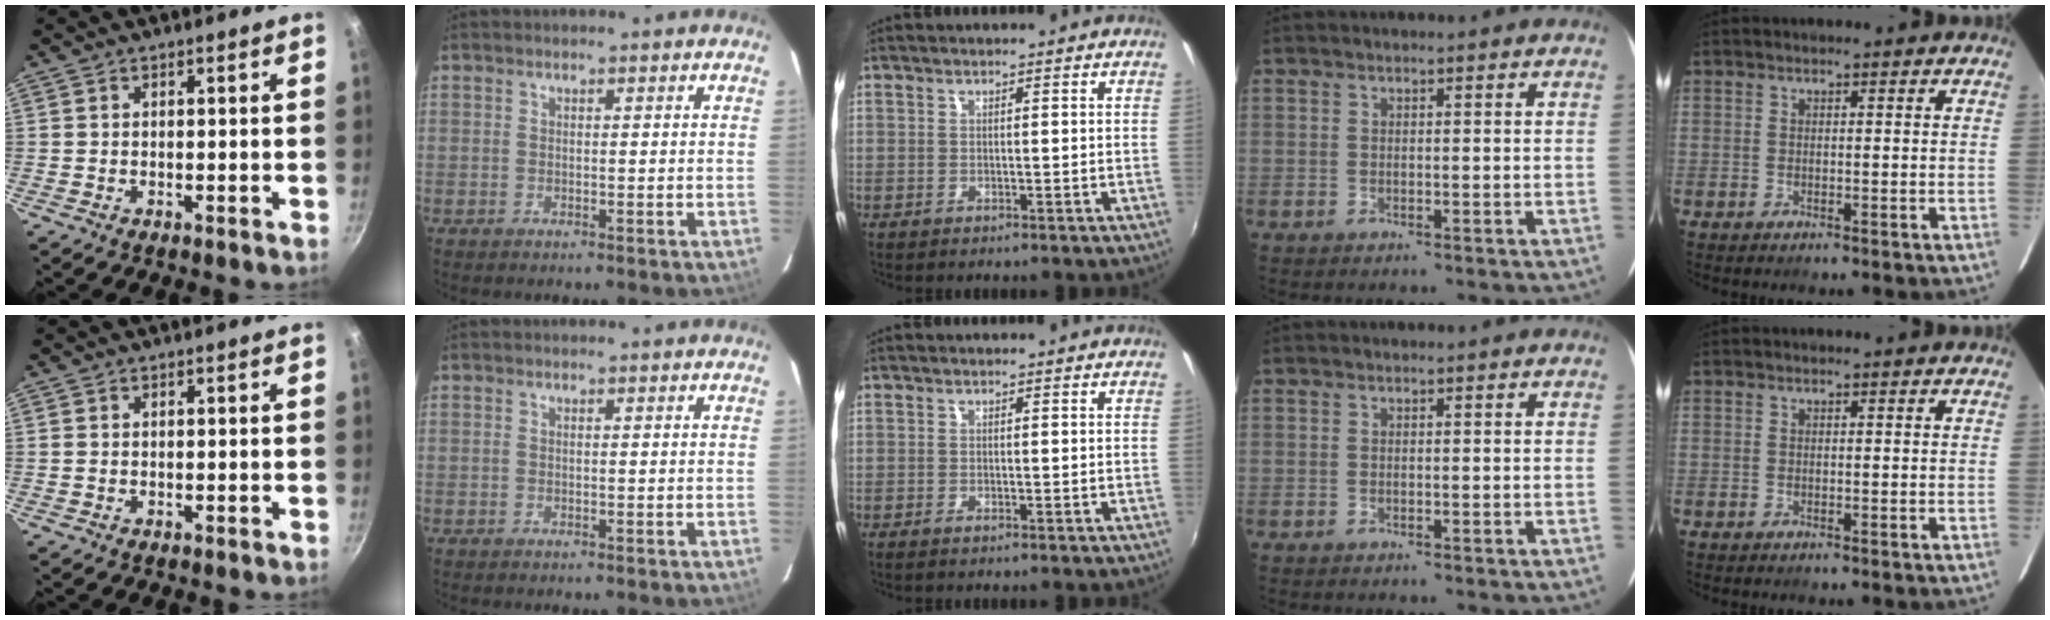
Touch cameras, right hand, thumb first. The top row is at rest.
{"middle": {"total": 0.6, "force": [-0.5, 0.0, 0.3], "torque": [-0.005, -0.003, -0.011]}}